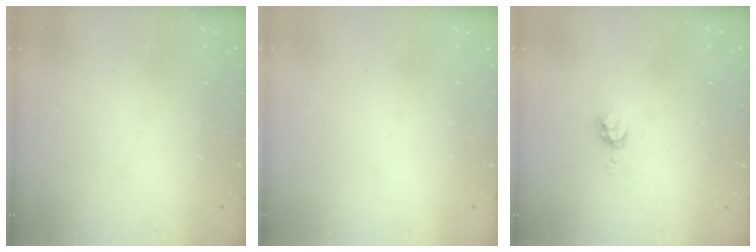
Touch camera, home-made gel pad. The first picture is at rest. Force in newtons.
{"total": 0.0}
{"total": 3.7, "press": 3.7, "slide": 0.5}